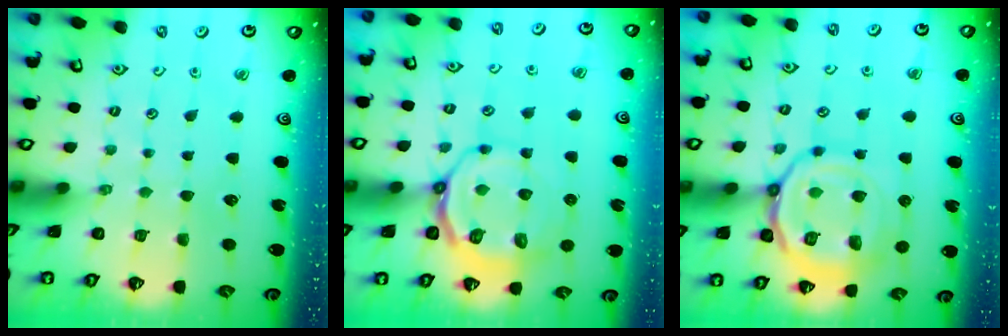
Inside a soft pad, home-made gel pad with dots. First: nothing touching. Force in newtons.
{"total": 11.1, "press": 10.7, "slide": 3.0}
{"total": 17.5, "press": 17.4, "slide": 1.6}